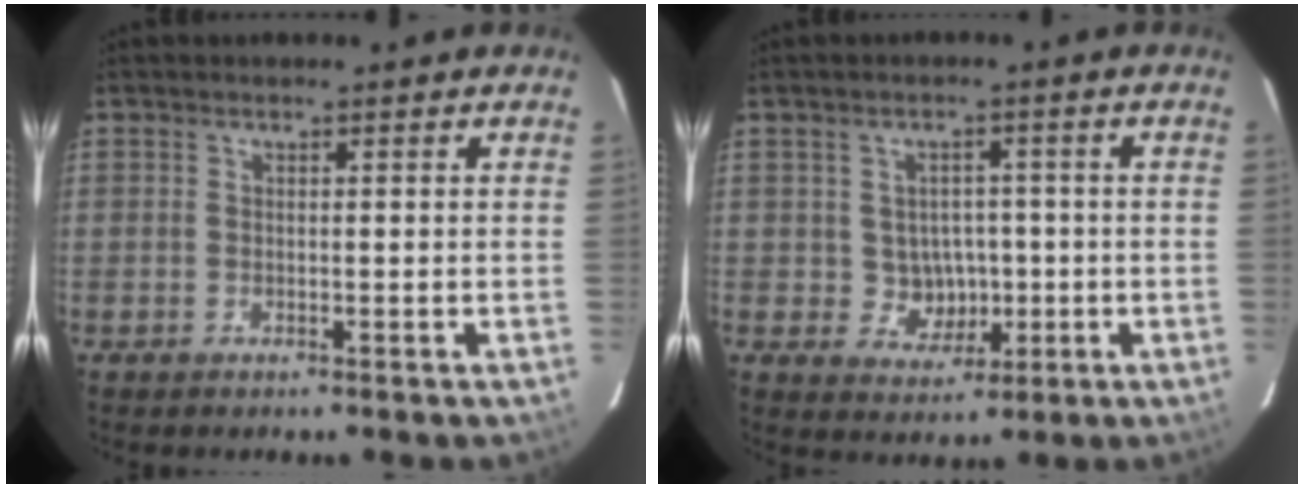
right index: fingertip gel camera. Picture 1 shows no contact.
{"total": 5.5, "force": [-0.5, 5.2, 1.7], "torque": [-0.038, 0.012, 0.009]}